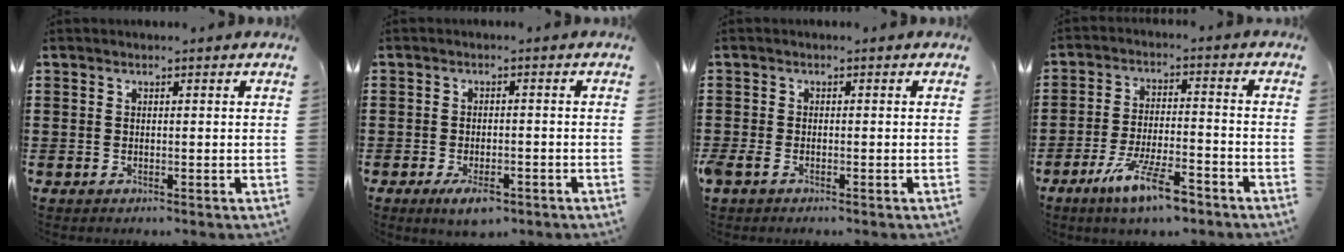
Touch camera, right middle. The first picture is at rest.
{"total": 3.6, "force": [-2.2, 1.3, 2.5], "torque": [-0.054, -0.002, -0.041]}
{"total": 1.3, "force": [-0.8, 0.5, 0.8], "torque": [-0.031, -0.006, -0.021]}
{"total": 8.8, "force": [-6.0, 1.6, 6.3], "torque": [-0.129, -0.003, -0.111]}